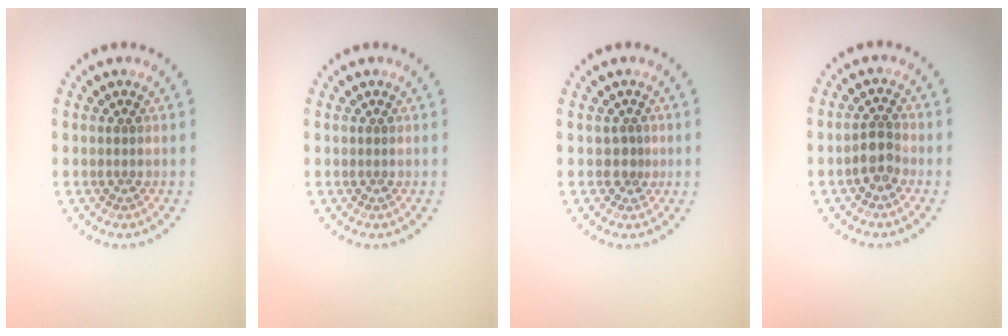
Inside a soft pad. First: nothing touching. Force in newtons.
{"total": 0.0}
{"total": 0.9, "press": 0.6, "slide": 0.7}
{"total": 2.1, "press": 1.7, "slide": 1.1}